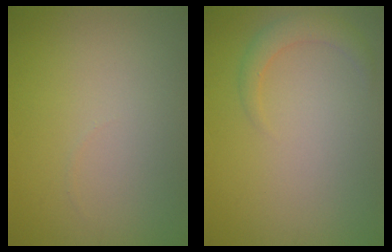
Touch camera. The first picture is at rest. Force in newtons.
{"total": 1.9, "press": 1.9, "slide": 0.1}